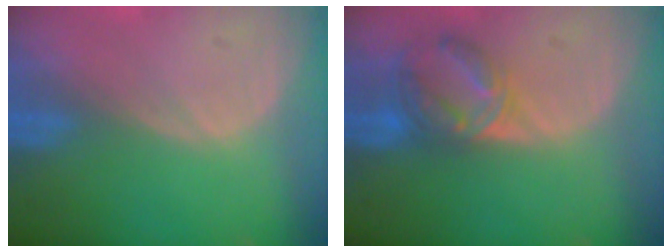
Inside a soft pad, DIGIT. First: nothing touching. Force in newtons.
{"total": 6.9, "press": 6.3, "slide": 2.8}